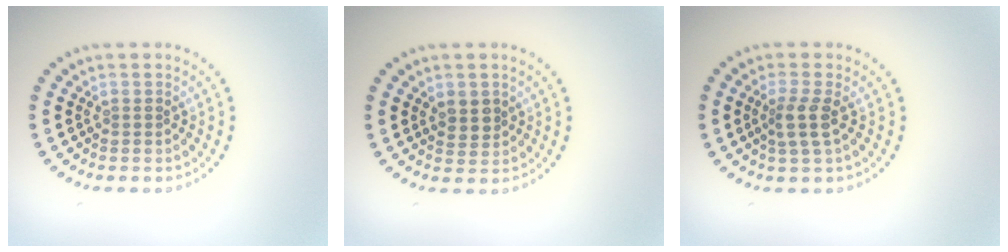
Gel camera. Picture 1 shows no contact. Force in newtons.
{"total": 1.9, "press": 1.8, "slide": 0.6}
{"total": 2.2, "press": 1.8, "slide": 1.3}